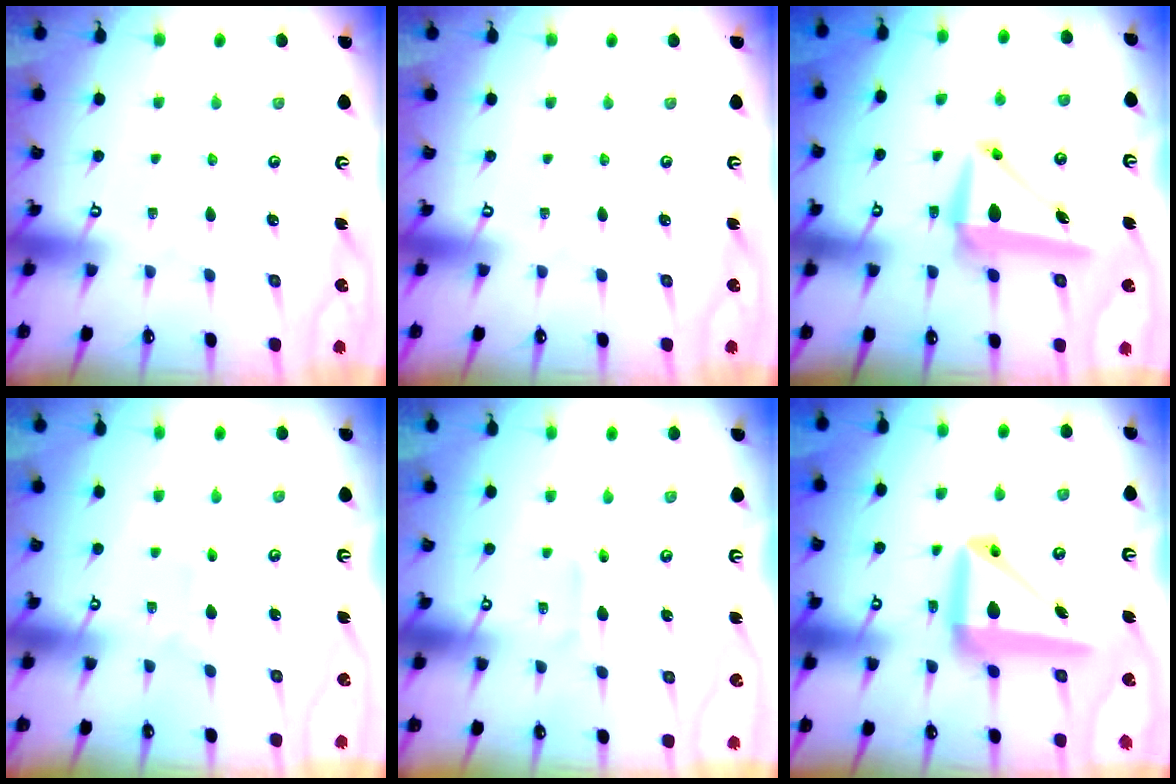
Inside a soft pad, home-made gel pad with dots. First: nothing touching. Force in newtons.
{"total": 0.0}
{"total": 8.1, "press": 7.9, "slide": 1.8}
{"total": 2.5, "press": 2.5, "slide": 0.3}
{"total": 2.6, "press": 2.6, "slide": 0.5}
{"total": 15.3, "press": 15.1, "slide": 2.4}